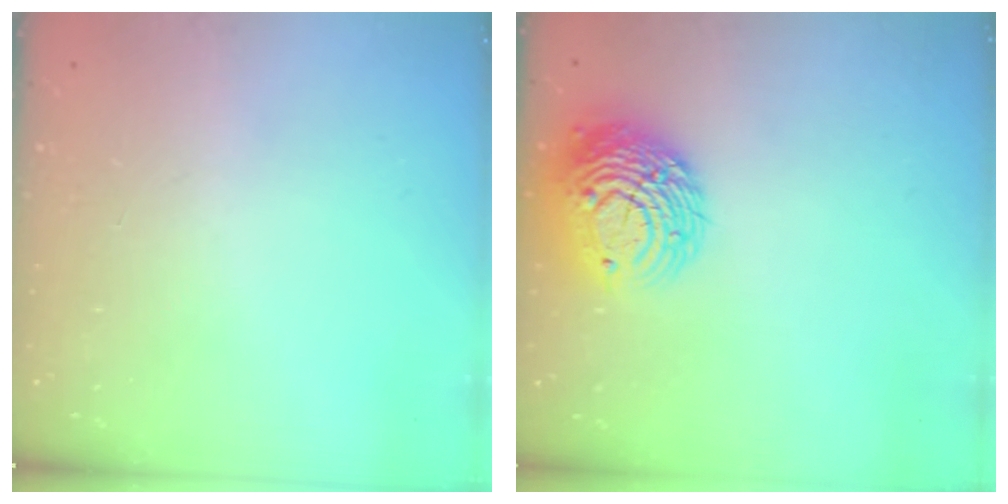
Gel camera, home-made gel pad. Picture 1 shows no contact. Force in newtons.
{"total": 12.8, "press": 12.8, "slide": 1.1}